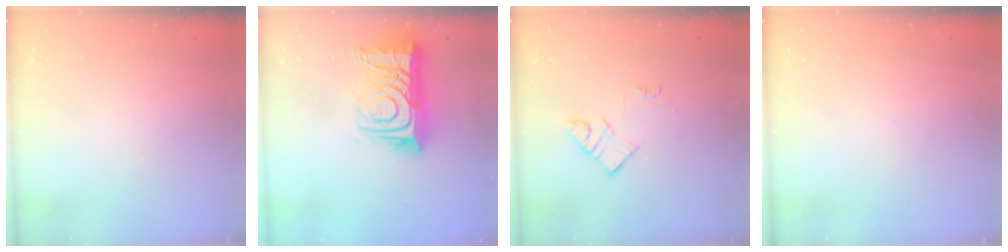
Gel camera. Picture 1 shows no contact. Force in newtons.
{"total": 17.6, "press": 17.5, "slide": 1.6}
{"total": 6.9, "press": 6.8, "slide": 0.3}
{"total": 0.0}